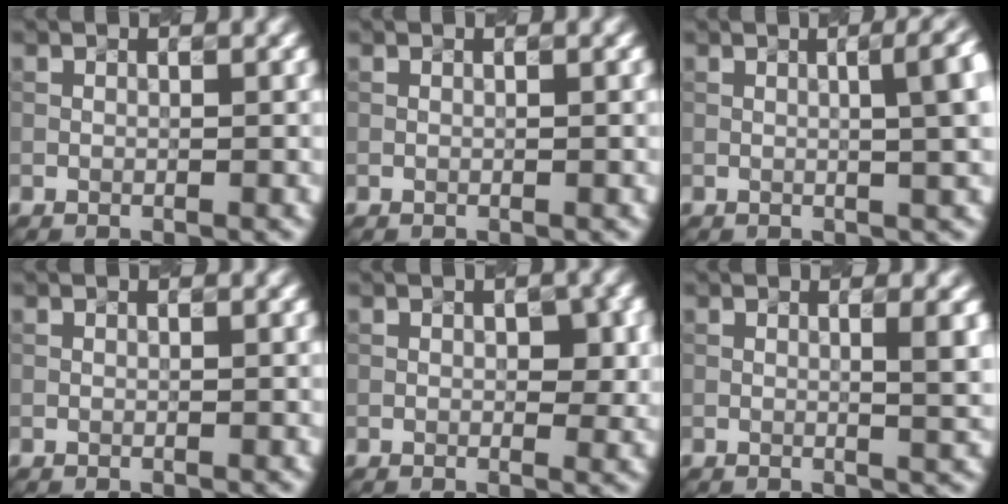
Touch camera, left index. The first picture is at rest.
{"total": 0.0}
{"total": 5.9, "force": [0.9, 2.0, 5.5], "torque": [-0.034, 0.023, 0.013]}
{"total": 0.0}
{"total": 2.4, "force": [0.2, 1.2, 2.1], "torque": [-0.025, -0.001, 0.010]}
{"total": 2.9, "force": [0.5, 0.9, 2.7], "torque": [-0.027, 0.002, 0.010]}